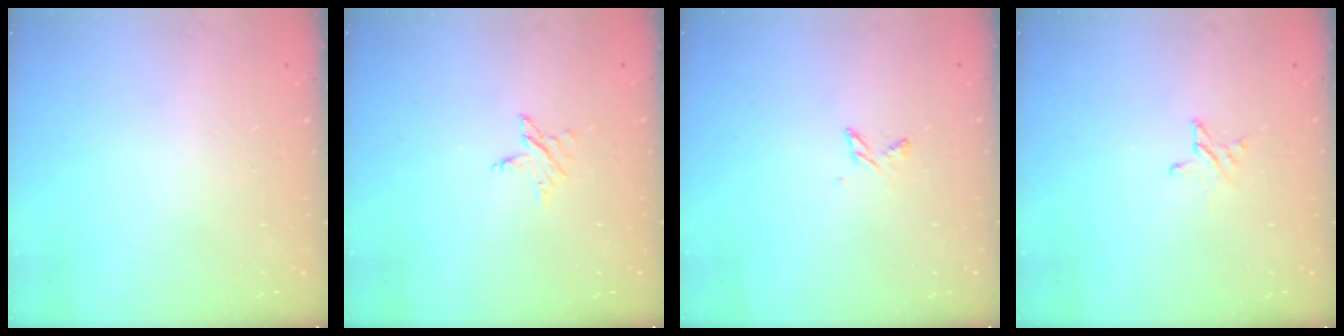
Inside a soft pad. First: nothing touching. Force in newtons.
{"total": 2.7, "press": 2.7, "slide": 0.2}
{"total": 2.7, "press": 2.7, "slide": 0.4}
{"total": 3.2, "press": 3.2, "slide": 0.3}